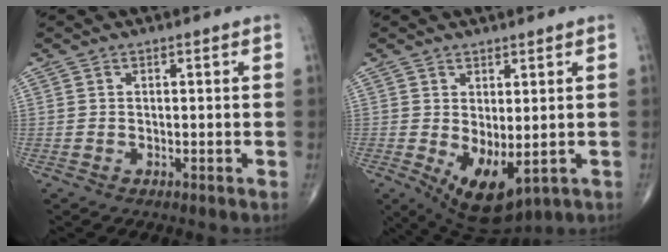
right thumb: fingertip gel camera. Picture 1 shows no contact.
{"total": 8.9, "force": [-1.4, 4.3, 7.7], "torque": [-0.119, -0.012, 0.000]}